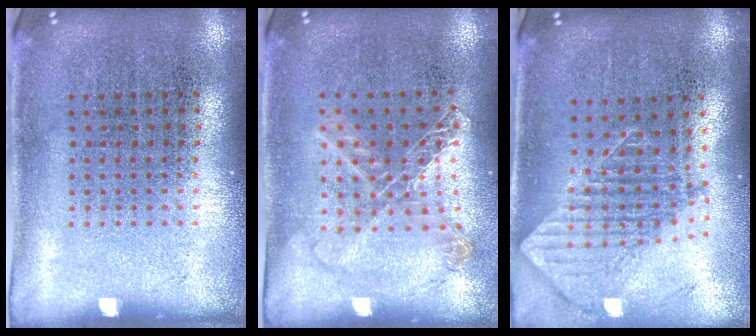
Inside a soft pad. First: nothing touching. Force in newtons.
{"total": 1.2, "press": 1.1, "slide": 0.2}
{"total": 1.8, "press": 1.4, "slide": 1.0}